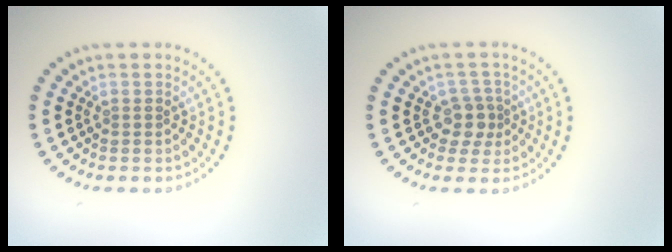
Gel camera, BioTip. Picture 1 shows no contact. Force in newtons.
{"total": 2.3, "press": 1.9, "slide": 1.3}